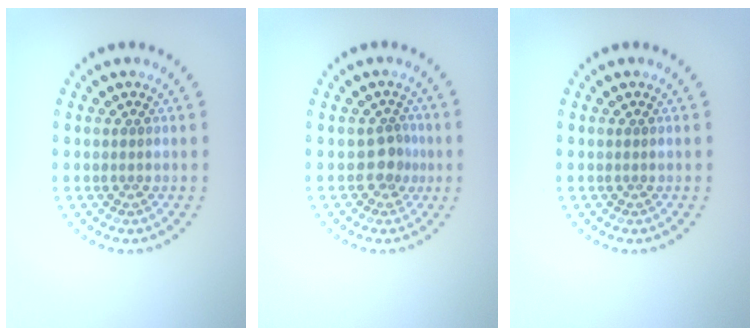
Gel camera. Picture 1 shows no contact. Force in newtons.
{"total": 1.9, "press": 1.5, "slide": 1.1}
{"total": 0.0}